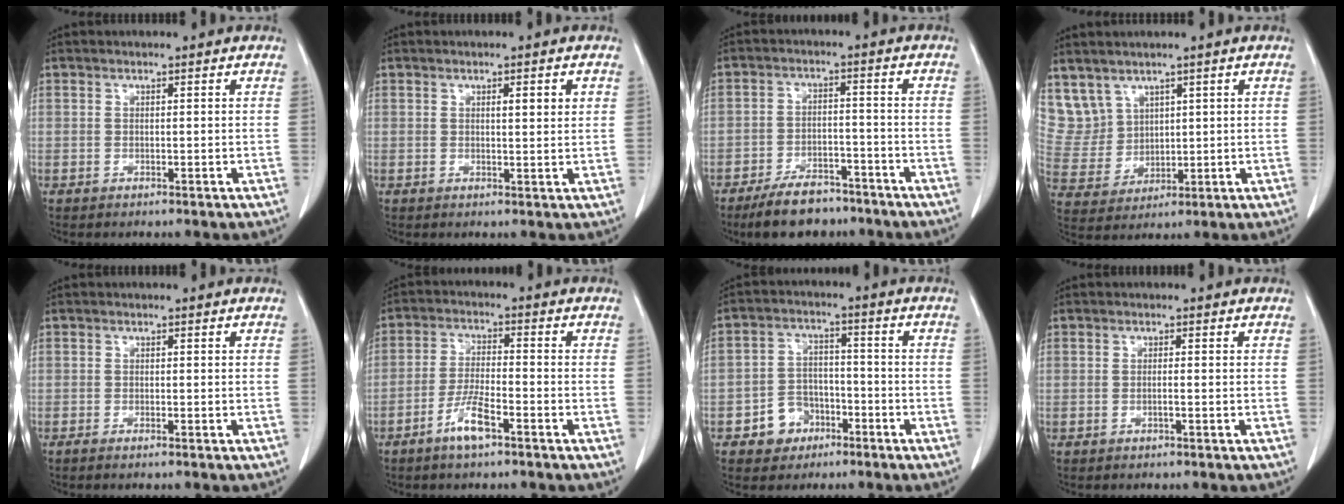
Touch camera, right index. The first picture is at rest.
{"total": 2.3, "force": [0.9, 0.3, 2.1], "torque": [-0.033, -0.003, 0.012]}
{"total": 8.7, "force": [-6.9, 3.6, 3.7], "torque": [-0.062, -0.002, -0.116]}
{"total": 8.4, "force": [5.4, 6.4, 0.9], "torque": [-0.034, 0.026, 0.131]}
{"total": 1.2, "force": [-0.9, 0.1, 0.8], "torque": [-0.014, -0.002, -0.013]}
{"total": 5.8, "force": [-3.6, 1.0, 4.5], "torque": [-0.093, -0.003, -0.070]}
{"total": 6.2, "force": [-3.2, 5.1, 1.5], "torque": [-0.027, 0.017, -0.046]}
{"total": 0.7, "force": [-0.3, -0.1, 0.6], "torque": [-0.010, 0.002, -0.004]}